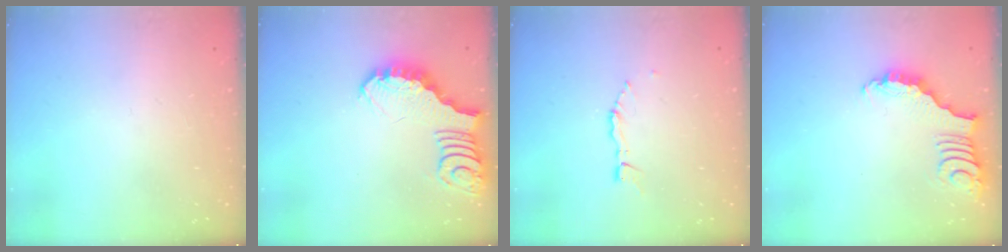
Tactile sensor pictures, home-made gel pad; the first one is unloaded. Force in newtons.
{"total": 3.6, "press": 3.6, "slide": 0.6}
{"total": 2.9, "press": 2.8, "slide": 0.3}
{"total": 2.2, "press": 2.2, "slide": 0.3}